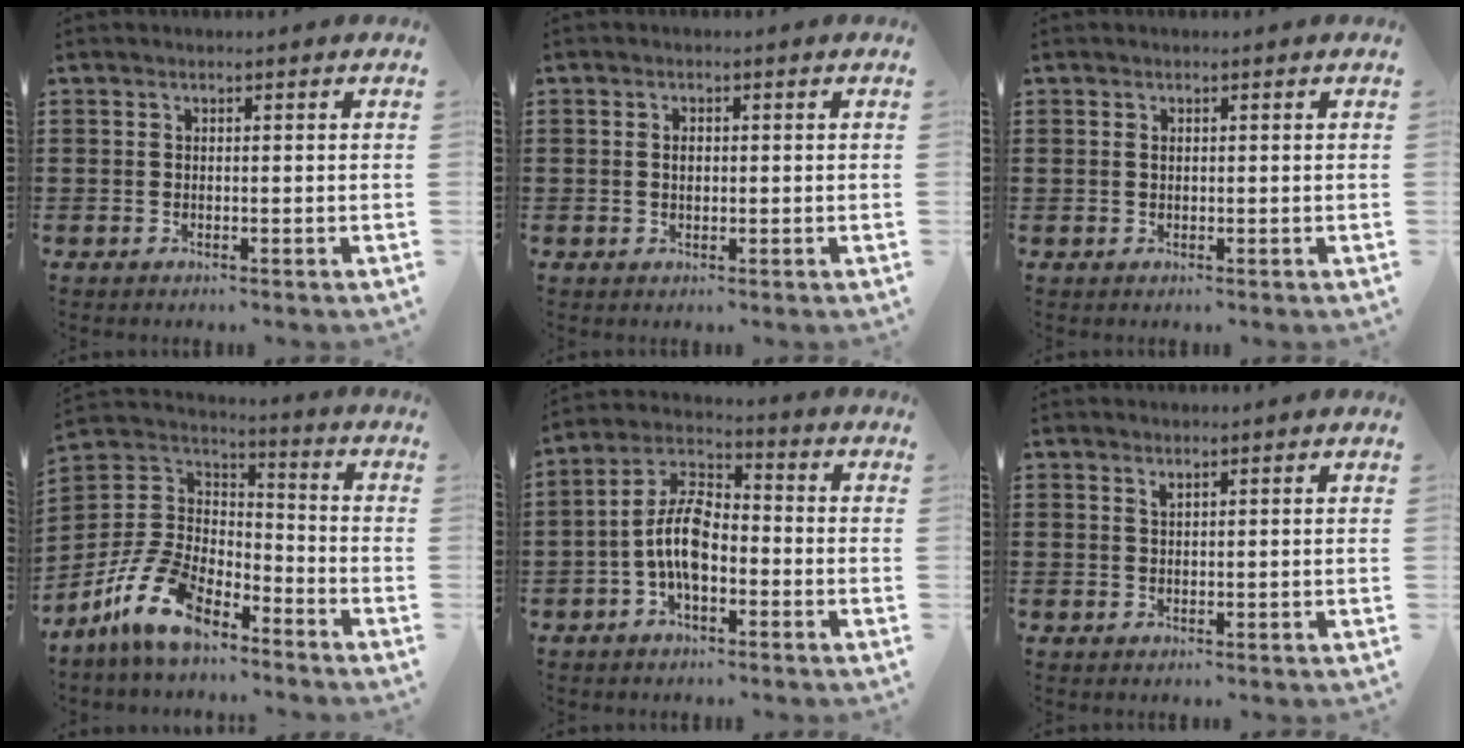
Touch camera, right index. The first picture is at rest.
{"total": 1.4, "force": [0.1, 0.7, 1.3], "torque": [-0.027, 0.003, 0.001]}
{"total": 0.5, "force": [0.2, 0.4, 0.3], "torque": [-0.009, 0.000, 0.004]}
{"total": 11.8, "force": [-8.8, 5.2, 6.0], "torque": [-0.152, 0.025, -0.175]}
{"total": 8.9, "force": [-2.4, 4.3, 7.4], "torque": [-0.176, -0.001, -0.052]}
{"total": 0.9, "force": [0.7, 0.2, 0.5], "torque": [-0.013, 0.000, 0.014]}